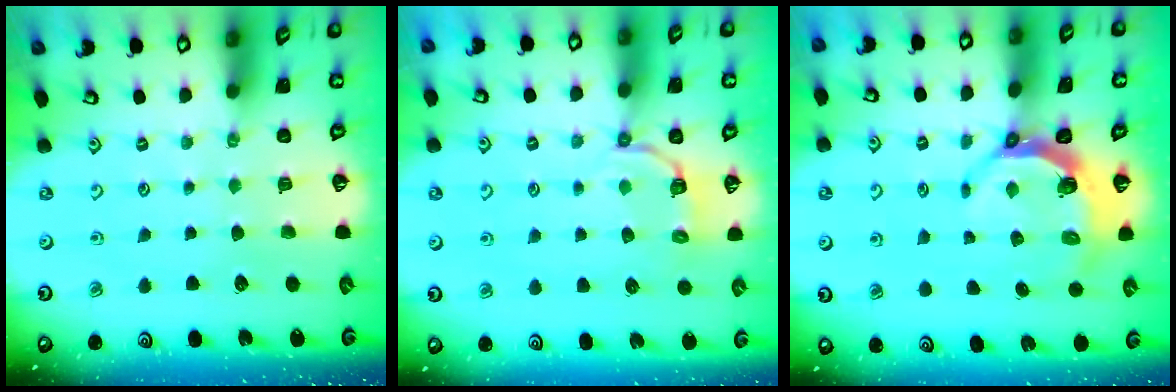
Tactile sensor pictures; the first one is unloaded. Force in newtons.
{"total": 3.5, "press": 2.9, "slide": 2.0}
{"total": 5.7, "press": 4.5, "slide": 3.6}